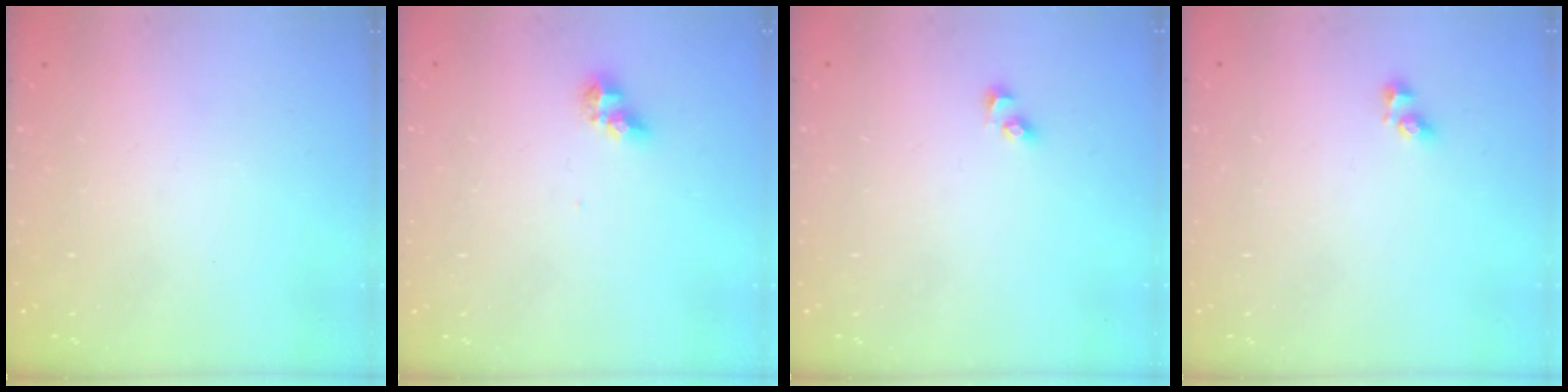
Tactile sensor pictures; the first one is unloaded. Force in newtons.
{"total": 6.4, "press": 6.3, "slide": 0.5}
{"total": 2.5, "press": 2.5, "slide": 0.3}
{"total": 4.5, "press": 4.5, "slide": 0.4}